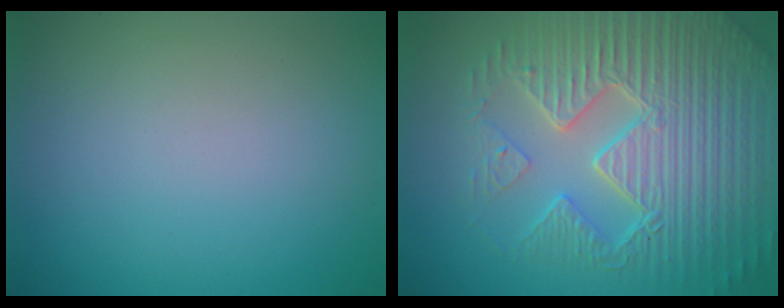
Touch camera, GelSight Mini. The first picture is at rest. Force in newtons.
{"total": 9.3, "press": 6.6, "slide": 6.5}